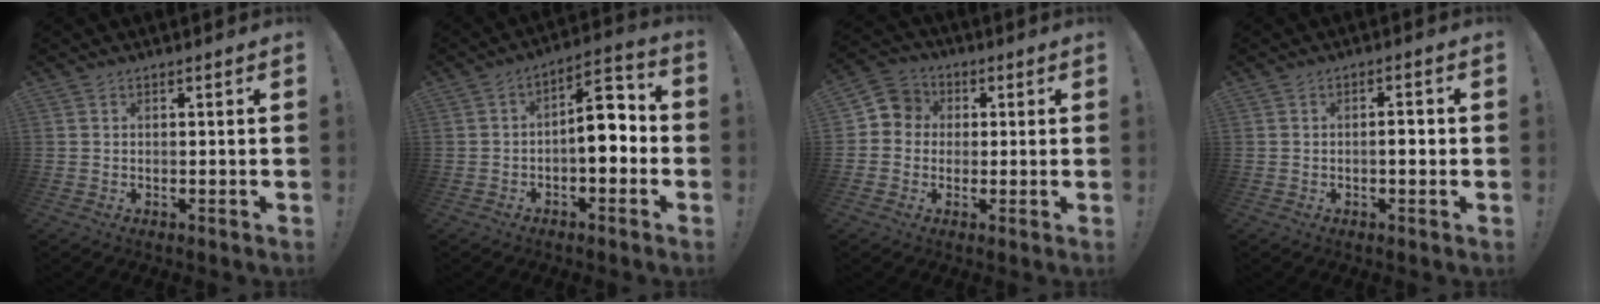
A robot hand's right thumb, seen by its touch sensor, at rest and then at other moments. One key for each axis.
{"total": 10.8, "fx": -1.7, "fy": 5.6, "fz": 9.1, "tx": -0.114, "ty": 0.019, "tz": -0.028}
{"total": 6.5, "fx": 0.0, "fy": 6.3, "fz": 1.6, "tx": -0.018, "ty": 0.011, "tz": 0.004}
{"total": 3.2, "fx": -0.6, "fy": 1.0, "fz": 3.0, "tx": -0.038, "ty": 0.001, "tz": -0.016}